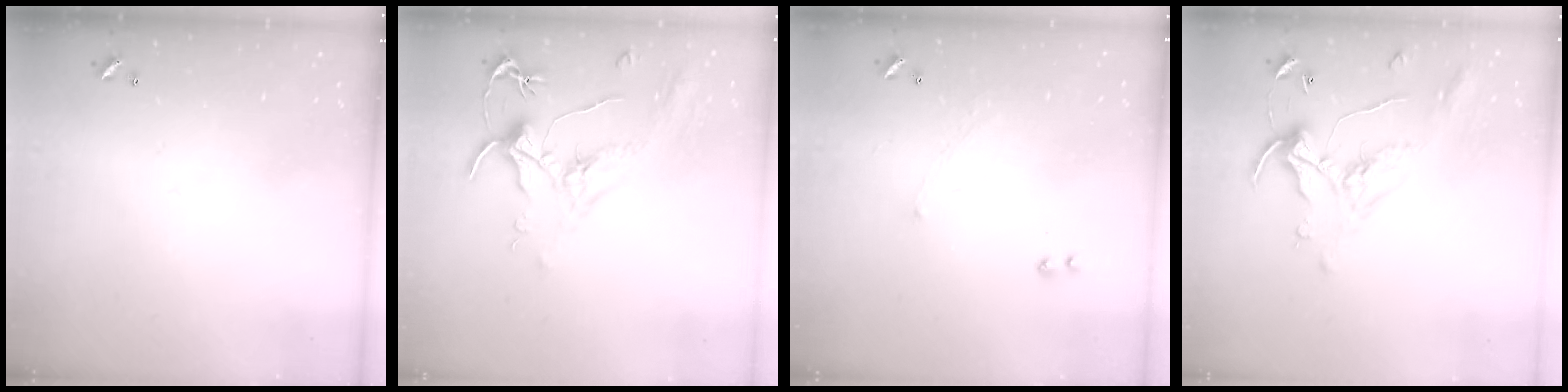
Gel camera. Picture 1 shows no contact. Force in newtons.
{"total": 2.0, "press": 1.8, "slide": 0.8}
{"total": 1.0, "press": 0.7, "slide": 0.6}
{"total": 1.1, "press": 0.8, "slide": 0.9}